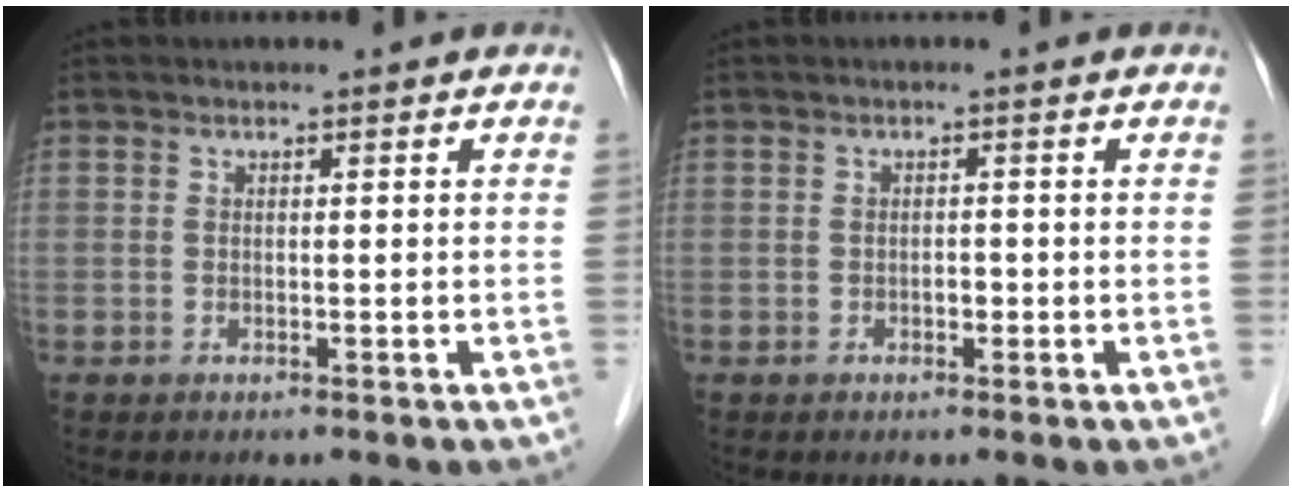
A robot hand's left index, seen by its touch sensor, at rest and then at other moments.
{"total": 0.9, "force": [-0.4, 0.5, 0.7], "torque": [-0.010, 0.002, -0.006]}